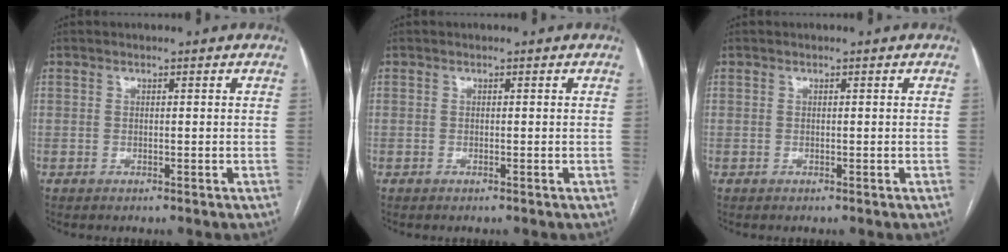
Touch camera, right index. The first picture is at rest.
{"total": 0.0}
{"total": 0.0}